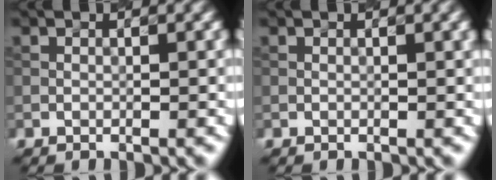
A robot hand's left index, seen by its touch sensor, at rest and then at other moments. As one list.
[{"total": 0.8, "force": [0.3, 0.1, 0.7], "torque": [-0.010, 0.003, 0.003]}]